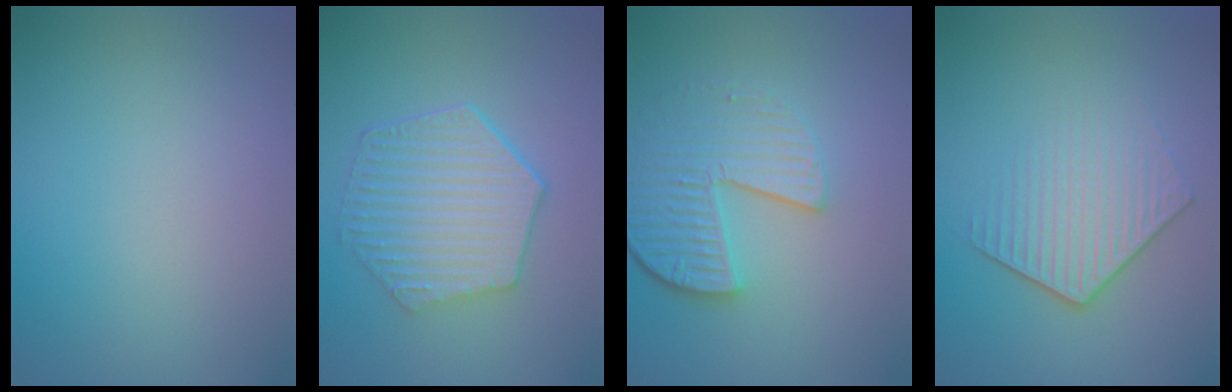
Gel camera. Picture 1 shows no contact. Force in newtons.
{"total": 6.1, "press": 4.7, "slide": 3.8}
{"total": 5.5, "press": 4.1, "slide": 3.6}
{"total": 4.2, "press": 3.0, "slide": 2.9}